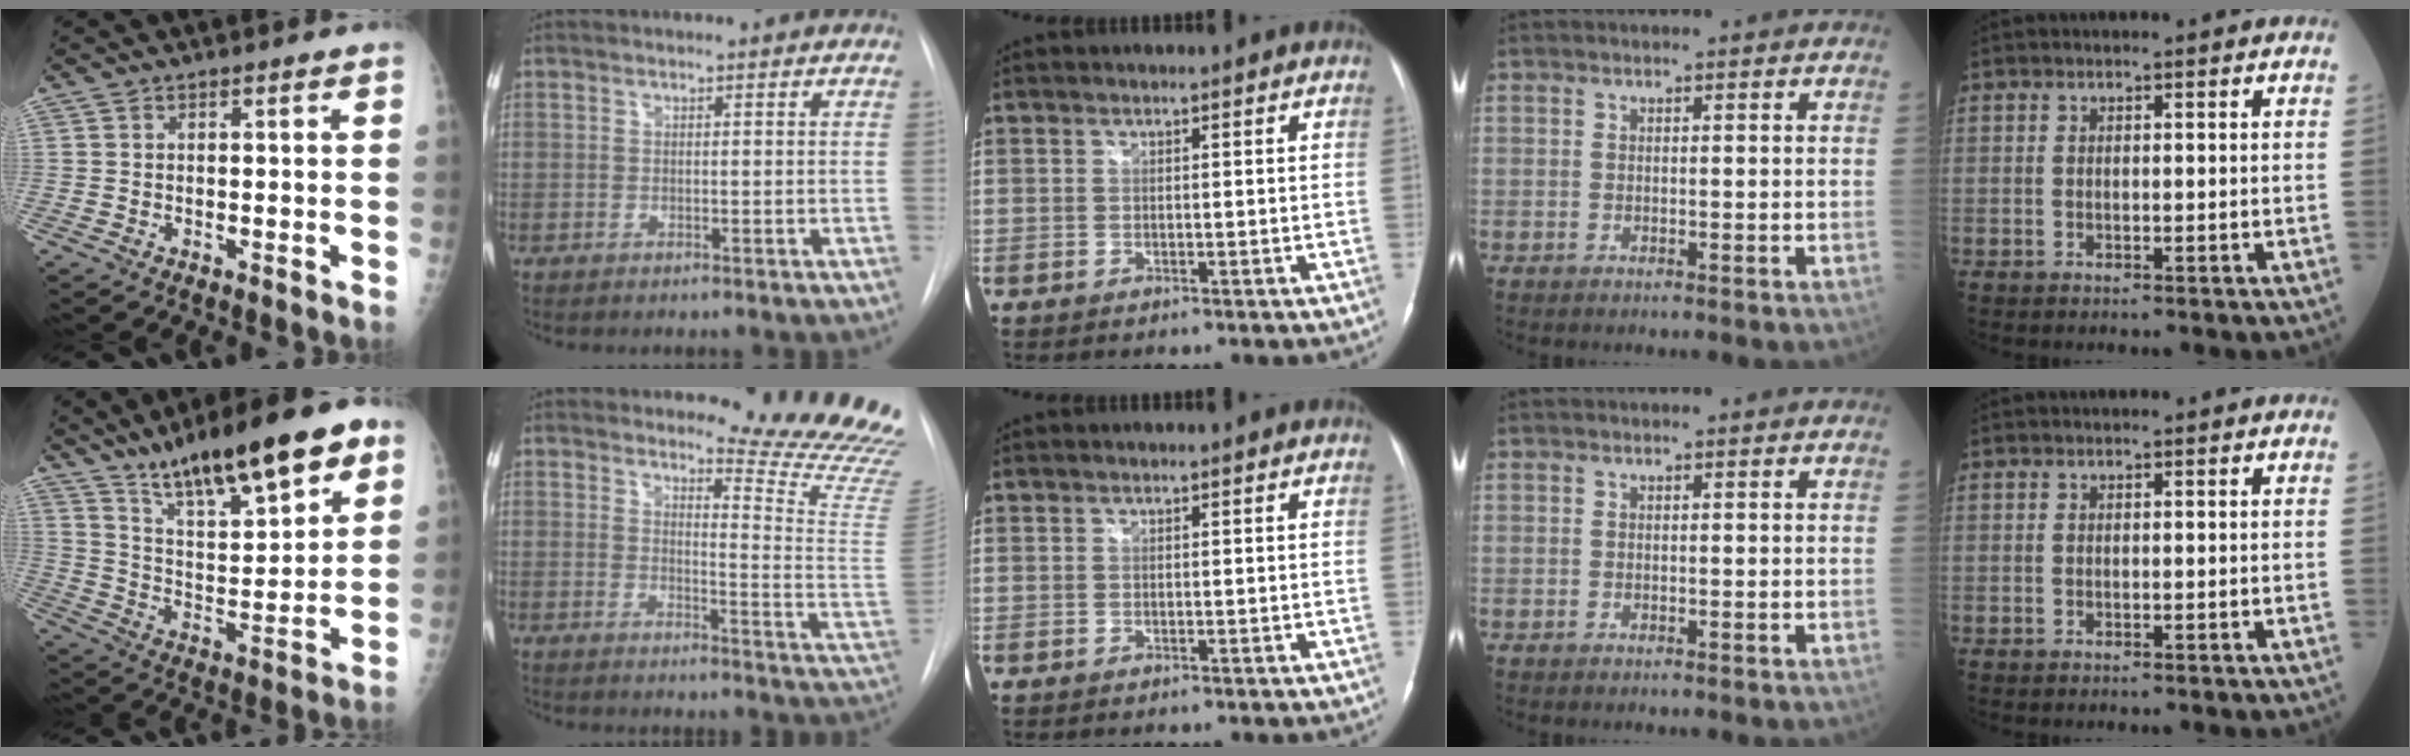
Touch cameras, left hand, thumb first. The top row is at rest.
{"thumb": {"total": 20.9, "force": [13.5, 5.8, 14.8], "torque": [-0.205, -0.050, 0.227]}, "index": {"total": 15.7, "force": [15.1, -1.2, 4.2], "torque": [-0.053, -0.161, 0.163]}}